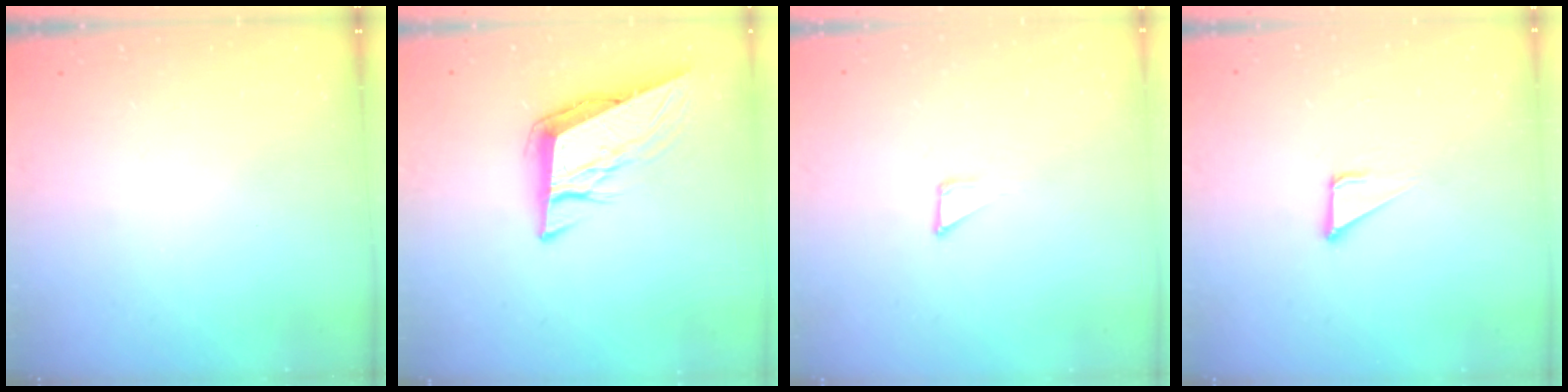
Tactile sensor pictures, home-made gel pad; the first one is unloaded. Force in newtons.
{"total": 11.0, "press": 10.5, "slide": 3.0}
{"total": 1.6, "press": 1.6, "slide": 0.1}
{"total": 2.1, "press": 2.1, "slide": 0.1}